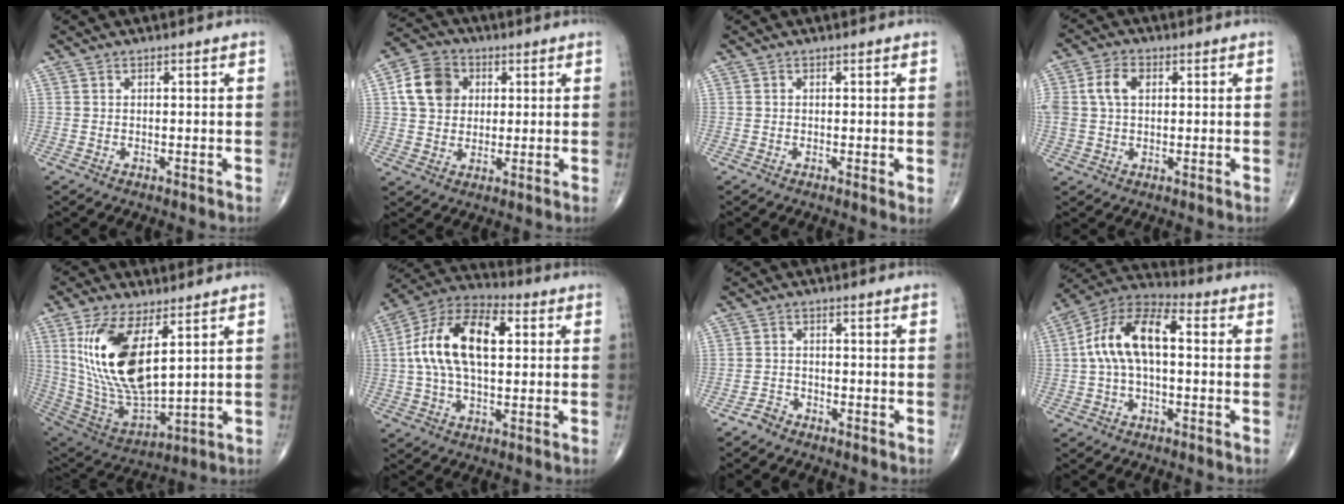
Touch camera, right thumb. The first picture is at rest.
{"total": 9.8, "force": [2.1, 8.1, 5.1], "torque": [-0.075, 0.006, 0.029]}
{"total": 1.3, "force": [-0.2, 0.2, 1.3], "torque": [-0.024, -0.006, -0.006]}
{"total": 6.9, "force": [1.5, 4.6, 4.9], "torque": [-0.108, 0.014, 0.031]}
{"total": 19.3, "force": [6.0, 8.4, 16.2], "torque": [-0.313, -0.028, 0.130]}
{"total": 17.0, "force": [2.5, 9.0, 14.2], "torque": [-0.262, 0.029, 0.038]}
{"total": 2.2, "force": [-2.0, 1.1, 0.1], "torque": [-0.003, 0.007, -0.040]}
{"total": 13.6, "force": [0.8, 7.0, 11.7], "torque": [-0.220, 0.043, 0.003]}